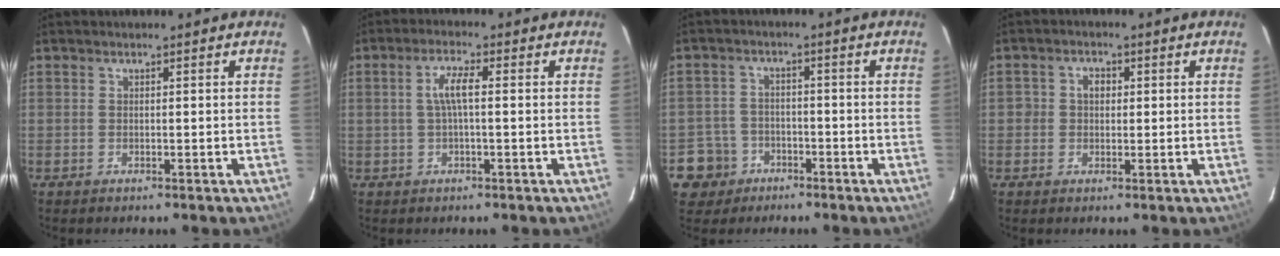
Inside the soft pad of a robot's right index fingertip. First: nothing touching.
{"total": 4.0, "force": [0.2, 0.6, 3.9], "torque": [-0.075, 0.007, 0.005]}
{"total": 6.4, "force": [-3.2, 5.5, 0.7], "torque": [-0.030, 0.021, -0.051]}
{"total": 2.8, "force": [-0.1, 2.5, 1.2], "torque": [-0.019, 0.009, -0.002]}